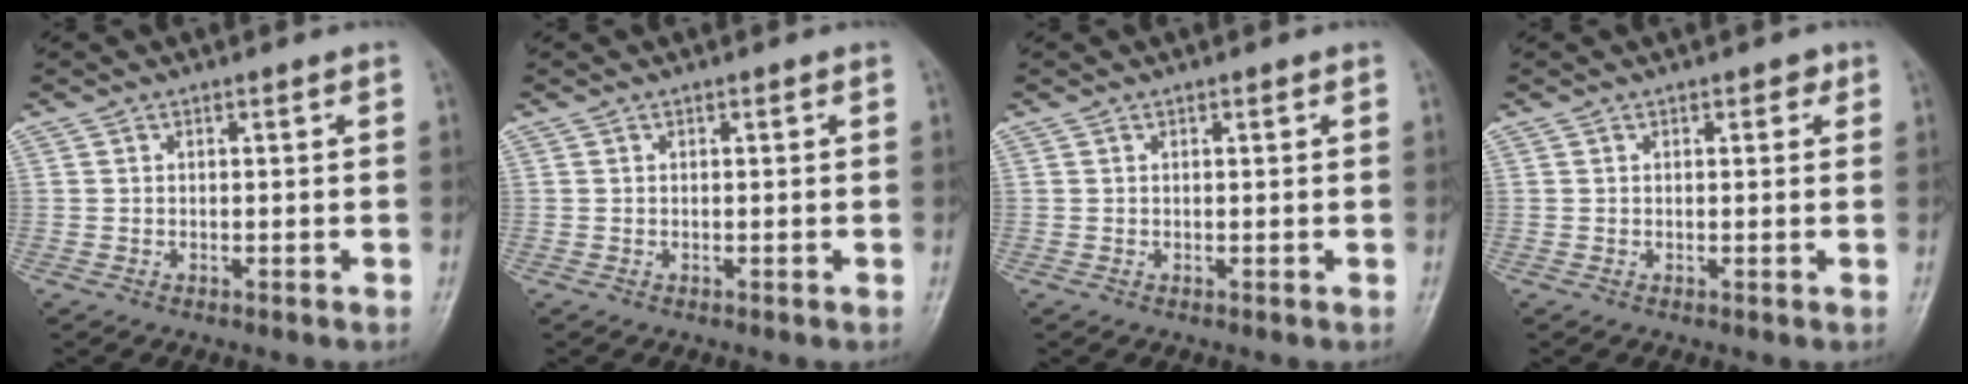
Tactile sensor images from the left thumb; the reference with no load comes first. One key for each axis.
{"total": 0.0}
{"total": 0.7, "fx": 0.4, "fy": 0.4, "fz": 0.5, "tx": -0.002, "ty": -0.001, "tz": 0.004}
{"total": 1.7, "fx": 0.8, "fy": 1.1, "fz": 1.1, "tx": 0.002, "ty": 0.000, "tz": 0.007}